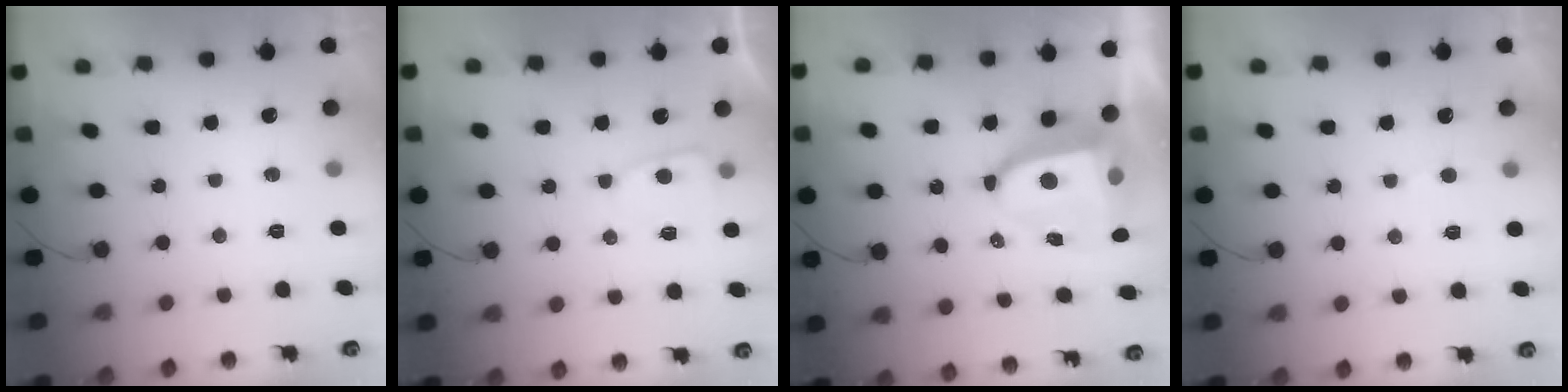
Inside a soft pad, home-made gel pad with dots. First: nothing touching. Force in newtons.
{"total": 3.2, "press": 3.2, "slide": 0.3}
{"total": 9.0, "press": 8.9, "slide": 1.2}
{"total": 2.0, "press": 2.0, "slide": 0.1}